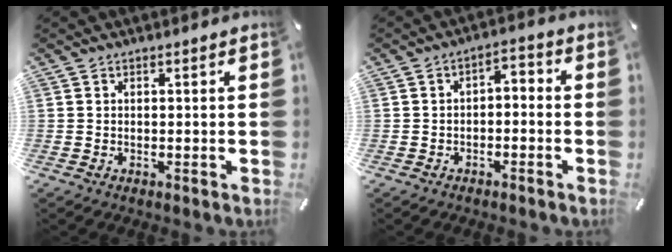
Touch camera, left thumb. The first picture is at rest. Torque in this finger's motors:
{"motor_torque": [0.72, 0.75, 0.06, -0.03, 0.17]}